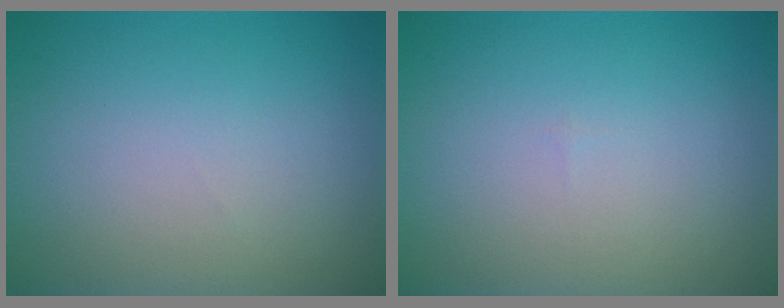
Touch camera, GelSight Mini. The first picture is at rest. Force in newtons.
{"total": 0.0}